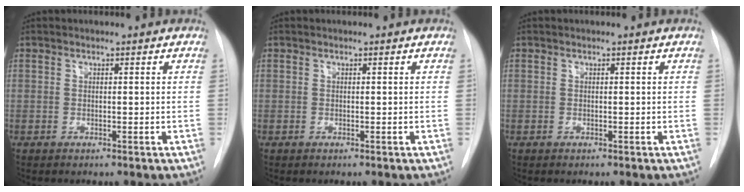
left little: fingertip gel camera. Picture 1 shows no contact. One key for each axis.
{"total": 0.0}
{"total": 0.0}